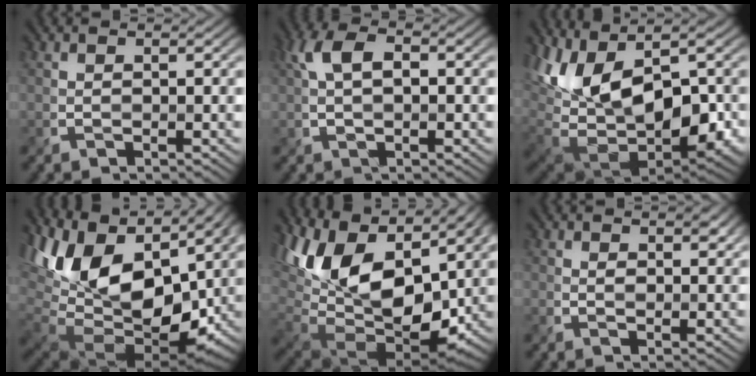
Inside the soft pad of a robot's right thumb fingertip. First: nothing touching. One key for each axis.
{"total": 5.5, "fx": 1.1, "fy": 2.7, "fz": 4.6, "tx": -0.096, "ty": 0.012, "tz": 0.016}
{"total": 16.1, "fx": 0.9, "fy": 8.9, "fz": 13.4, "tx": -0.269, "ty": -0.021, "tz": 0.035}
{"total": 18.8, "fx": 2.8, "fy": 10.9, "fz": 15.1, "tx": -0.279, "ty": -0.003, "tz": 0.063}
{"total": 18.4, "fx": 4.5, "fy": 10.4, "fz": 14.4, "tx": -0.279, "ty": 0.009, "tz": 0.081}
{"total": 1.8, "fx": 1.0, "fy": 1.0, "fz": 1.1, "tx": -0.022, "ty": -0.006, "tz": 0.016}